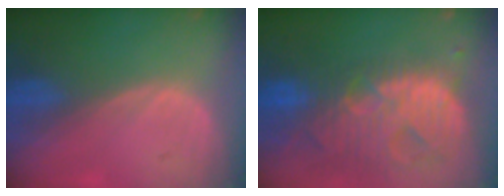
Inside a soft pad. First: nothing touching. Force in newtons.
{"total": 13.8, "press": 11.7, "slide": 7.4}